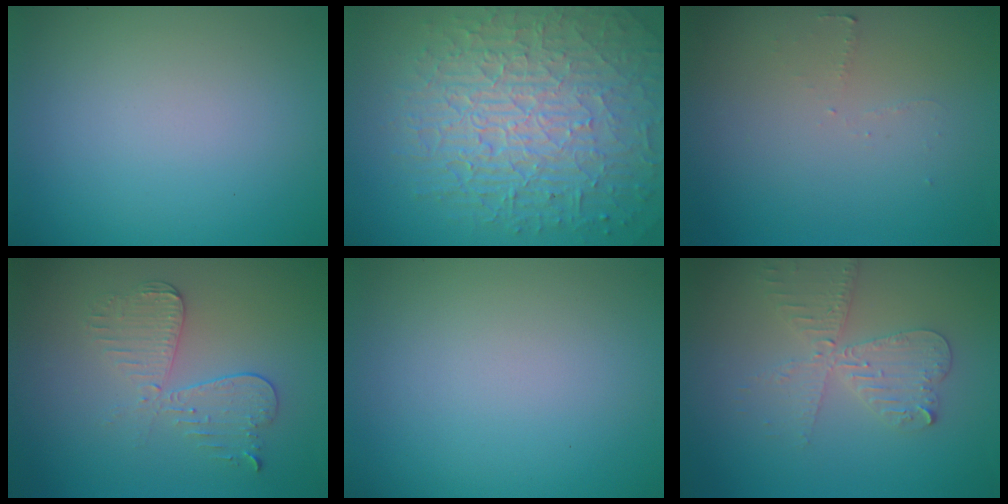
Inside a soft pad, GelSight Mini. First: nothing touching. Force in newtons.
{"total": 10.2, "press": 6.7, "slide": 7.8}
{"total": 0.9, "press": 0.8, "slide": 0.3}
{"total": 3.5, "press": 3.1, "slide": 1.7}
{"total": 0.0}
{"total": 4.0, "press": 3.4, "slide": 2.1}